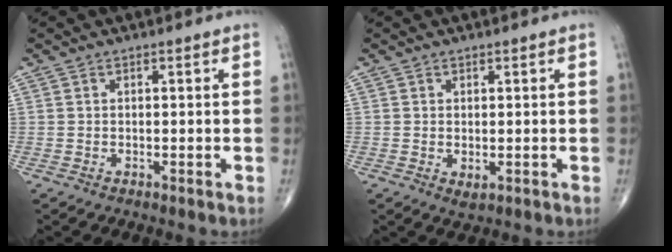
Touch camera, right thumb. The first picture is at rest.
{"total": 1.4, "force": [-0.1, 0.8, 1.2], "torque": [-0.019, -0.004, 0.002]}